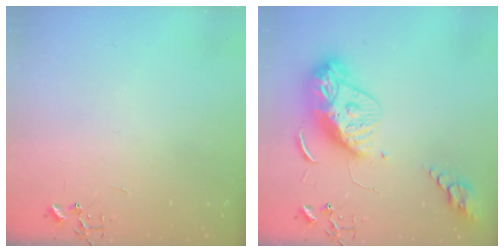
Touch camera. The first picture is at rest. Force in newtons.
{"total": 14.4, "press": 14.4, "slide": 1.3}